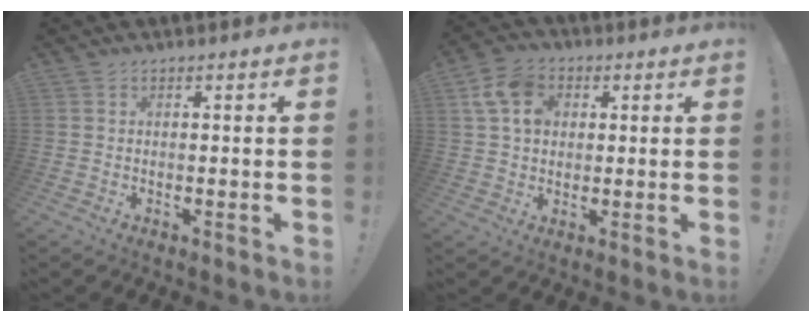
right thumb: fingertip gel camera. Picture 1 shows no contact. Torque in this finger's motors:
{"motor_torque": [0.15, 0.17, 0.80, 0.12, 0.04]}